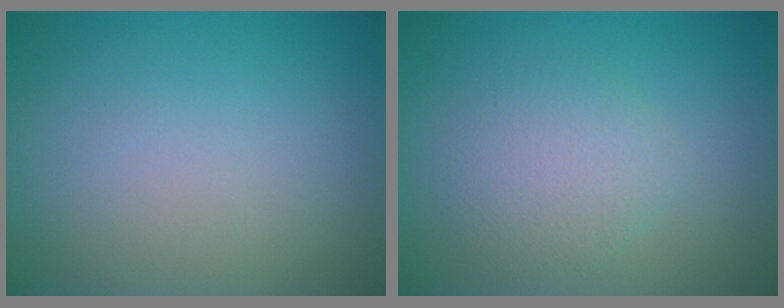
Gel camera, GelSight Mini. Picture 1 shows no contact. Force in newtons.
{"total": 3.0, "press": 3.0, "slide": 0.1}